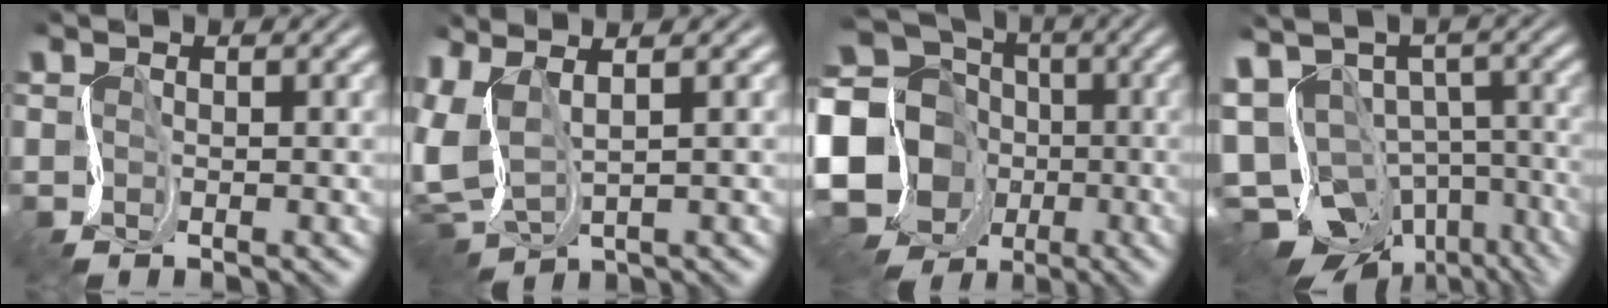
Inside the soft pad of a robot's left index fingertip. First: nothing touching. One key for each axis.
{"total": 6.1, "fx": 1.6, "fy": 2.4, "fz": 5.3, "tx": -0.146, "ty": 0.009, "tz": 0.032}
{"total": 19.1, "fx": -4.8, "fy": 16.7, "fz": 7.9, "tx": -0.194, "ty": 0.002, "tz": -0.122}
{"total": 12.2, "fx": -5.3, "fy": 8.0, "fz": 7.5, "tx": -0.135, "ty": -0.029, "tz": -0.057}